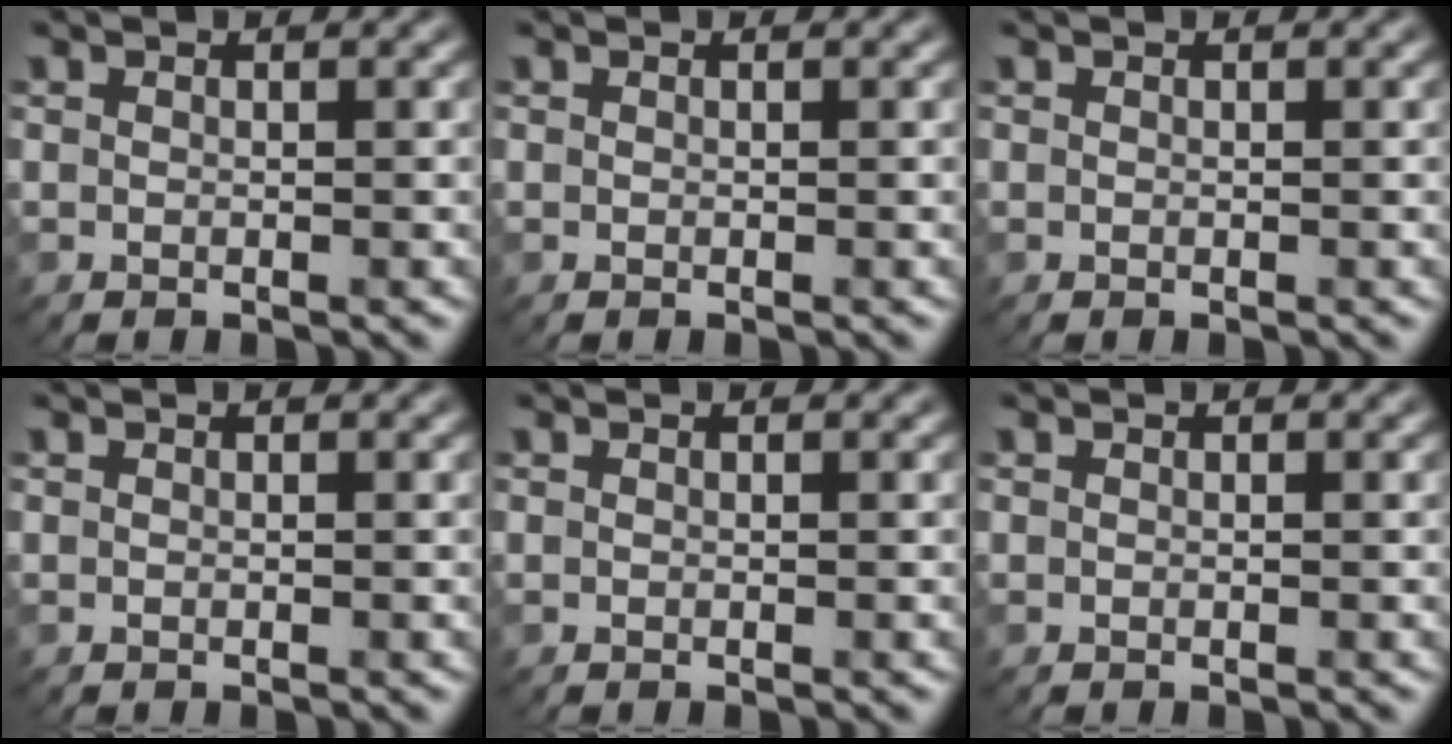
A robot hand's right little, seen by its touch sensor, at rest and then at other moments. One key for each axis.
{"total": 0.0}
{"total": 0.0}
{"total": 0.0}
{"total": 0.0}
{"total": 0.0}